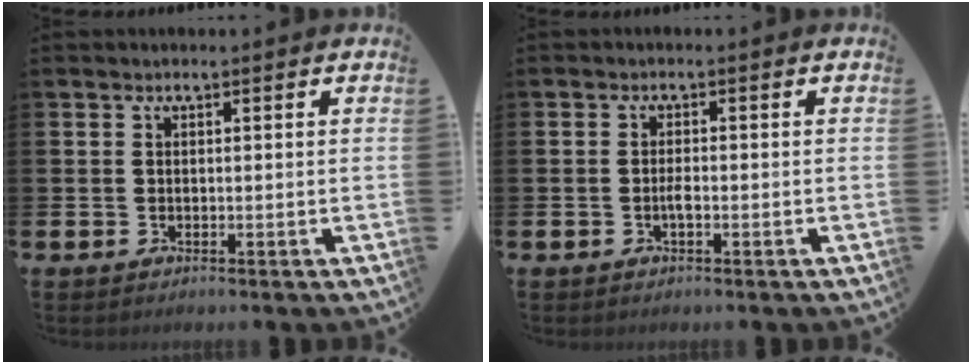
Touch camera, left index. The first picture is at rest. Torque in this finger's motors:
{"motor_torque": [0.13, 0.11, 0.01, 0.01]}